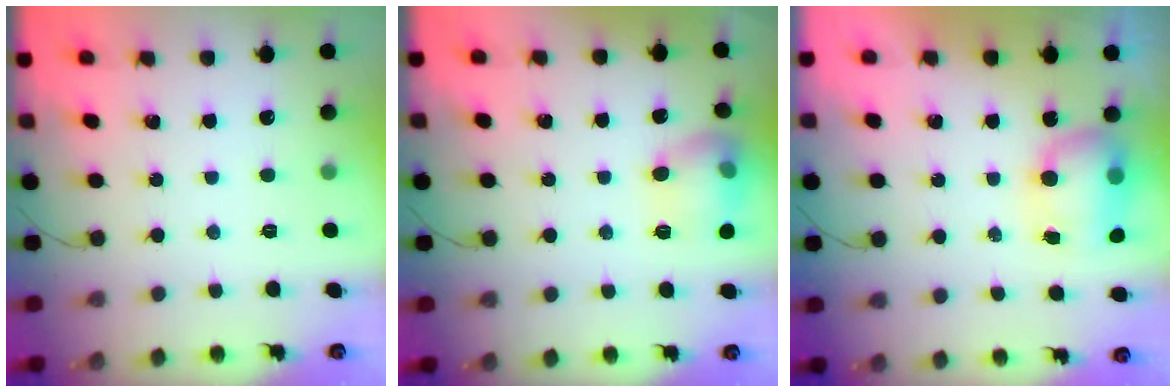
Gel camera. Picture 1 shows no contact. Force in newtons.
{"total": 12.2, "press": 12.2, "slide": 0.8}
{"total": 11.7, "press": 9.3, "slide": 7.1}